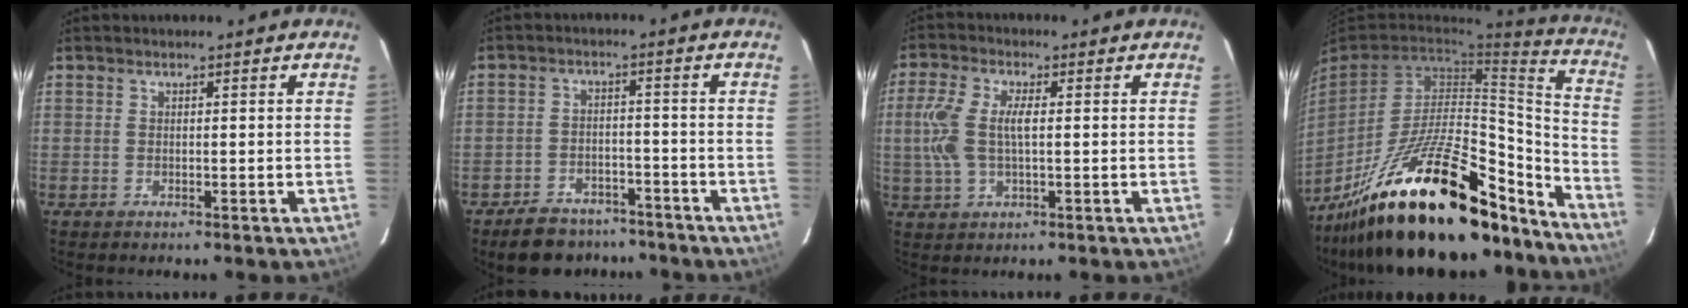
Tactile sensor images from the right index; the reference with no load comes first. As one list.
[{"total": 10.9, "force": [-8.9, 5.4, 3.3], "torque": [-0.087, 0.013, -0.119]}, {"total": 8.1, "force": [0.5, 3.6, 7.3], "torque": [-0.160, 0.007, 0.012]}, {"total": 31.2, "force": [-23.4, 10.1, 18.1], "torque": [-0.283, 0.004, -0.347]}]